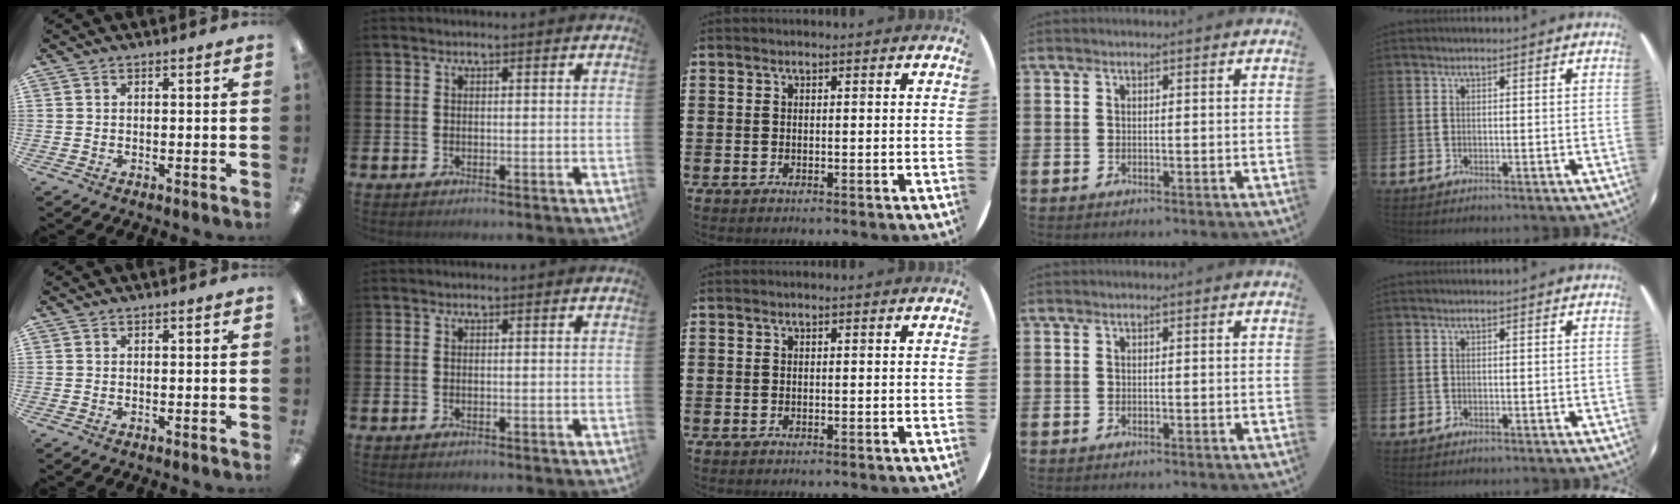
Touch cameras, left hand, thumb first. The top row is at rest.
{}